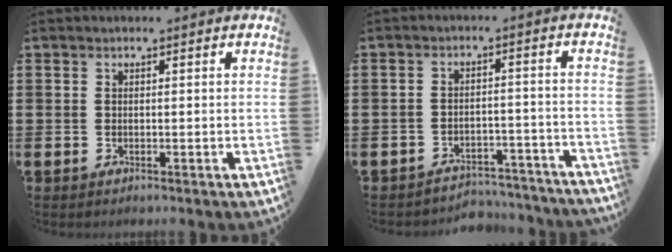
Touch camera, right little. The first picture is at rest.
{"total": 3.7, "force": [-3.7, 0.5, 0.1], "torque": [-0.007, 0.008, -0.079]}